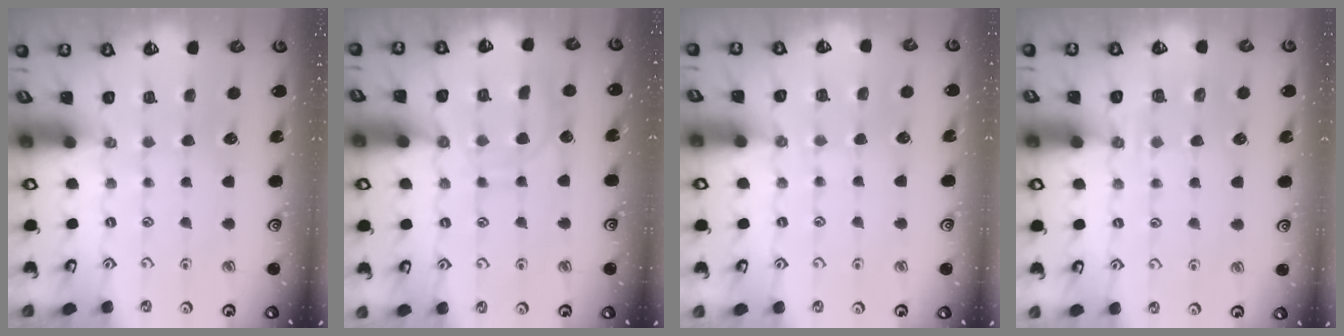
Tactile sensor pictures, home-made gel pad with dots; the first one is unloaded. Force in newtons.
{"total": 9.5, "press": 9.5, "slide": 0.7}
{"total": 4.5, "press": 4.5, "slide": 0.6}
{"total": 3.9, "press": 3.7, "slide": 1.2}